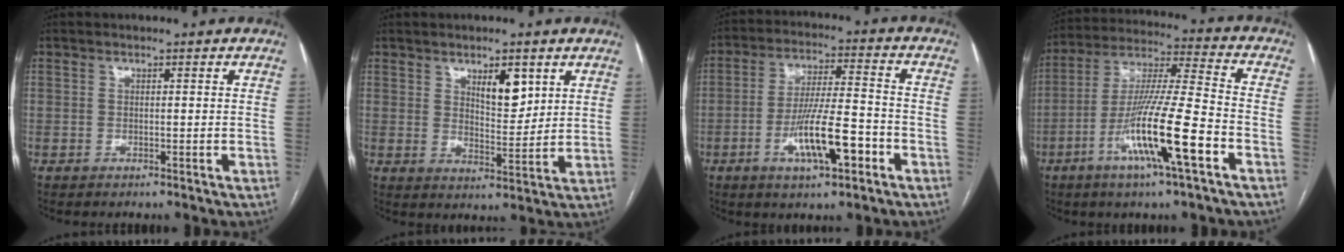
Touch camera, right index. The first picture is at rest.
{"total": 5.9, "force": [3.1, 2.3, 4.5], "torque": [-0.072, -0.005, 0.053]}
{"total": 11.3, "force": [-4.6, 2.2, 10.1], "torque": [-0.186, 0.001, -0.078]}
{"total": 15.7, "force": [-6.5, 0.2, 14.3], "torque": [-0.276, -0.009, -0.119]}